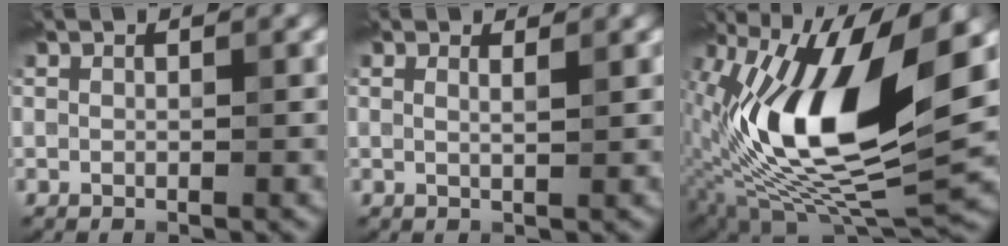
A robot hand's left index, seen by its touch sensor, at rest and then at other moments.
{"total": 1.0, "force": [0.6, 0.3, 0.8], "torque": [-0.006, -0.002, 0.004]}
{"total": 14.9, "force": [1.4, 6.4, 13.4], "torque": [-0.239, -0.013, 0.016]}